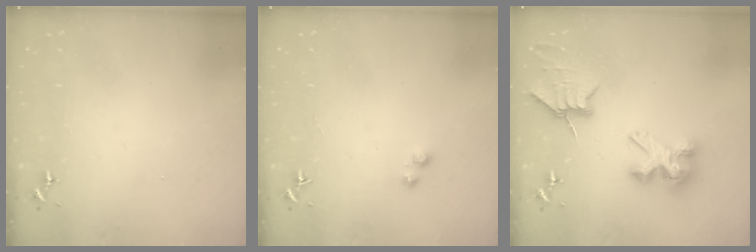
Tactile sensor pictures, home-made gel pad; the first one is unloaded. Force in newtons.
{"total": 2.7, "press": 2.6, "slide": 0.9}
{"total": 8.3, "press": 8.3, "slide": 0.3}